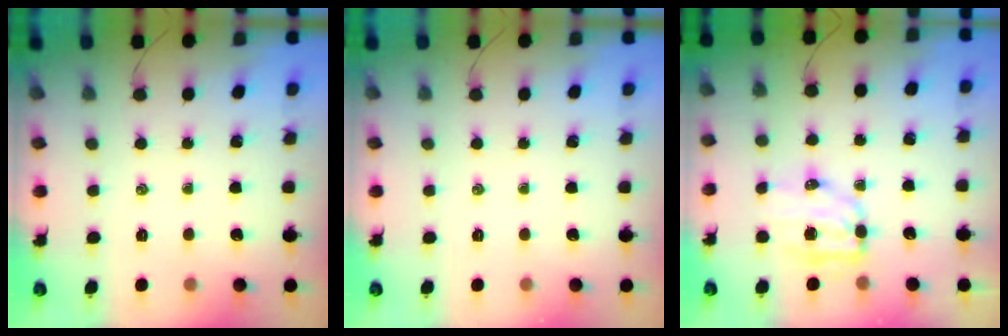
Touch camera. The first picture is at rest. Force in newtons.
{"total": 0.0}
{"total": 7.5, "press": 7.3, "slide": 1.4}